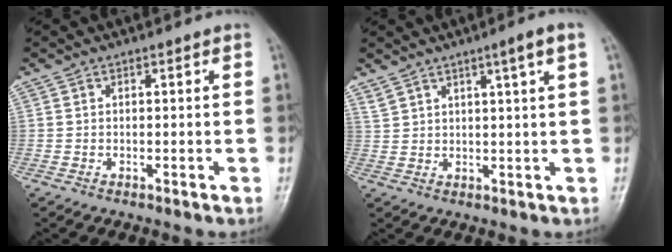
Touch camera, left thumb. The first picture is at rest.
{"total": 5.3, "force": [3.3, 0.1, 4.2], "torque": [-0.069, -0.012, 0.060]}